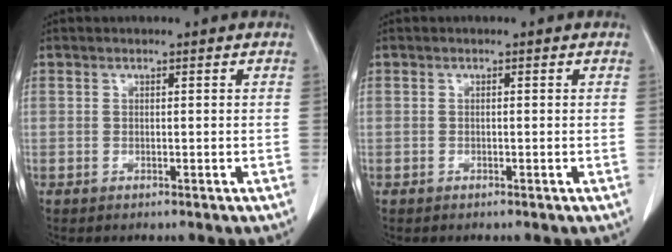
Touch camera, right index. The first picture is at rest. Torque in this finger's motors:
{"motor_torque": [-0.16, -0.06, 0.02, 0.00]}